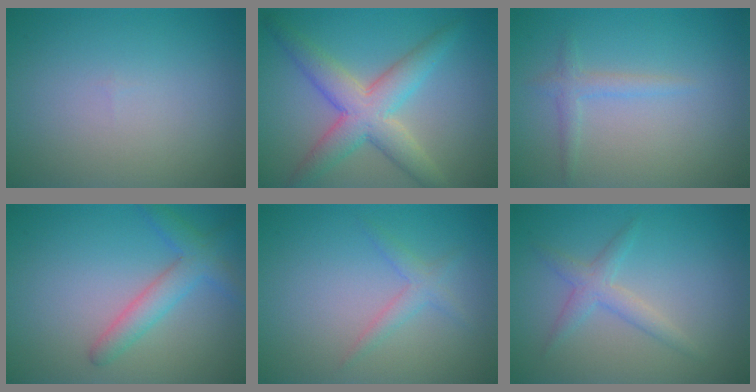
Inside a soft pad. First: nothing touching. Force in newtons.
{"total": 5.9, "press": 5.9, "slide": 0.2}
{"total": 1.5, "press": 1.4, "slide": 0.1}
{"total": 2.2, "press": 2.2, "slide": 0.2}
{"total": 1.7, "press": 1.7, "slide": 0.1}
{"total": 2.1, "press": 2.1, "slide": 0.1}